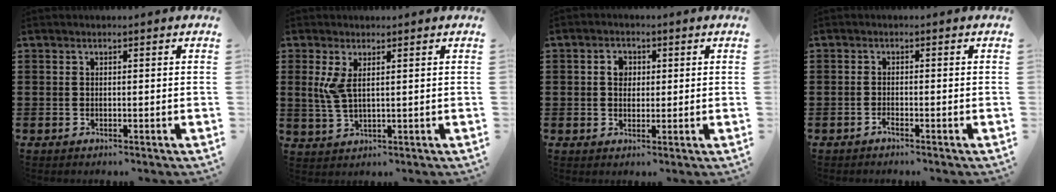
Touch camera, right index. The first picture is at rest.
{"total": 4.2, "force": [1.7, 1.5, 3.5], "torque": [-0.089, -0.001, 0.025]}
{"total": 3.0, "force": [0.4, 2.3, 1.9], "torque": [-0.044, 0.012, 0.005]}
{"total": 1.0, "force": [-0.9, 0.1, 0.5], "torque": [-0.012, -0.003, -0.016]}